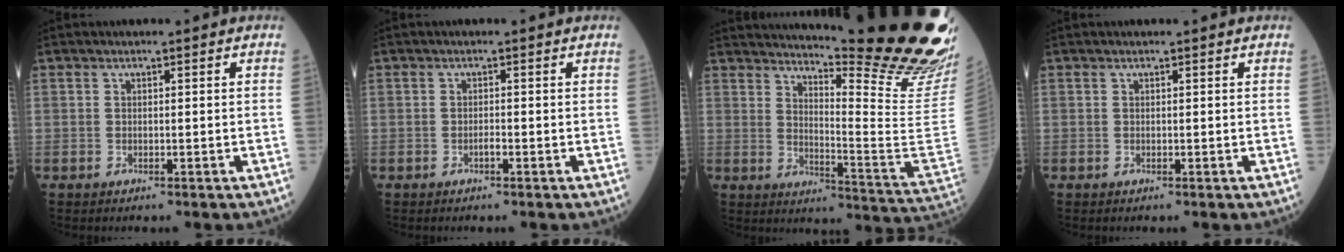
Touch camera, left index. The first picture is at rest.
{"total": 0.7, "force": [-0.4, 0.1, 0.6], "torque": [-0.010, 0.001, -0.008]}
{"total": 27.0, "force": [22.2, -0.2, 15.3], "torque": [-0.205, -0.145, 0.279]}
{"total": 0.6, "force": [0.6, 0.1, 0.1], "torque": [-0.002, 0.002, 0.005]}